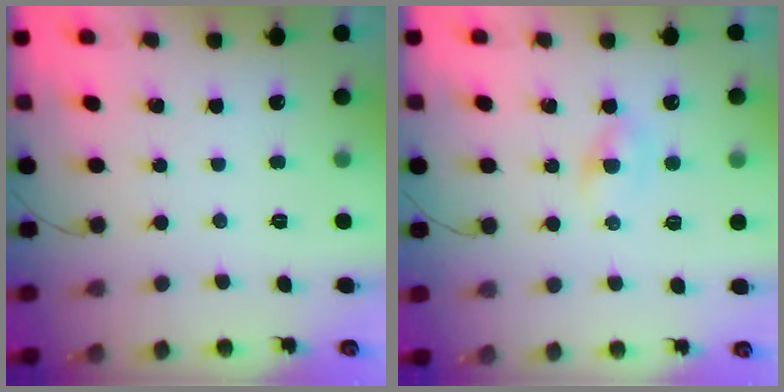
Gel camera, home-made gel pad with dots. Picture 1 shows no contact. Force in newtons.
{"total": 2.7, "press": 2.5, "slide": 0.9}